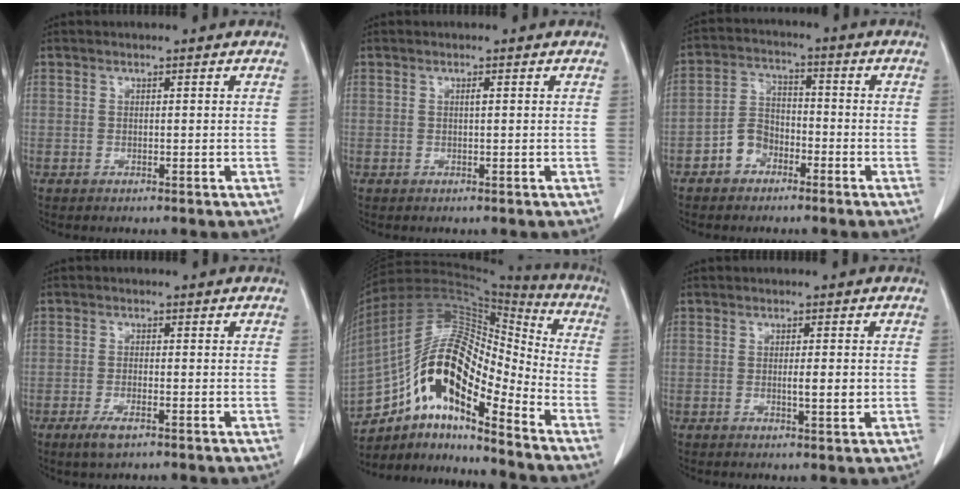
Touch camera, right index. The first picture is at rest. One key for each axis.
{"total": 0.5, "fx": 0.2, "fy": 0.1, "fz": 0.5, "tx": -0.011, "ty": 0.000, "tz": 0.006}
{"total": 5.5, "fx": -2.9, "fy": 4.0, "fz": 2.4, "tx": -0.046, "ty": 0.019, "tz": -0.054}
{"total": 3.0, "fx": -1.7, "fy": 0.8, "fz": 2.3, "tx": -0.048, "ty": -0.003, "tz": -0.030}
{"total": 17.1, "fx": -10.1, "fy": 5.1, "fz": 12.9, "tx": -0.237, "ty": 0.047, "tz": -0.172}
{"total": 2.7, "fx": -0.2, "fy": 0.4, "fz": 2.6, "tx": -0.043, "ty": -0.003, "tz": -0.001}